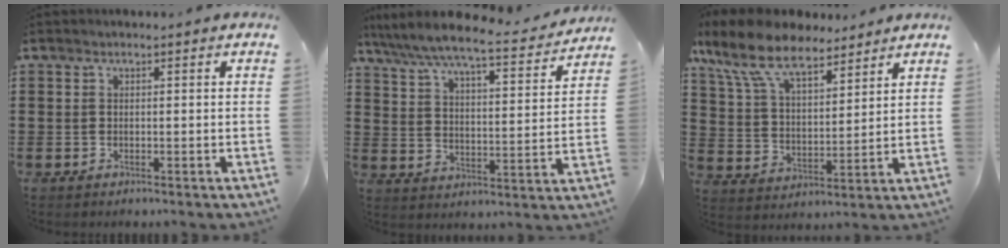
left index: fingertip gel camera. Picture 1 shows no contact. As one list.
[{"total": 6.8, "force": [6.2, 0.1, 2.8], "torque": [-0.082, -0.042, 0.102]}, {"total": 11.1, "force": [8.8, 3.8, 5.7], "torque": [-0.144, -0.024, 0.159]}]